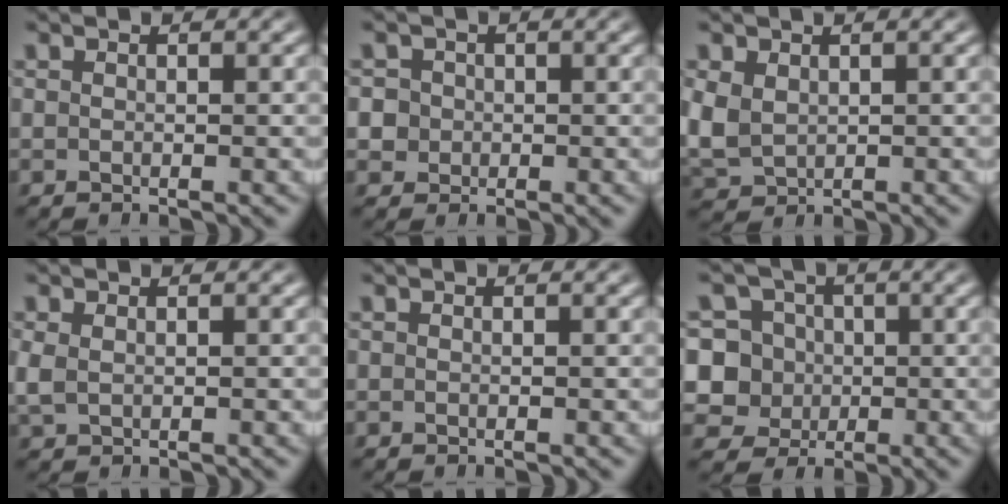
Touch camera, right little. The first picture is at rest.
{"total": 4.6, "force": [-0.3, 4.4, 1.3], "torque": [-0.039, -0.013, -0.005]}
{"total": 4.8, "force": [-0.1, 4.4, 2.1], "torque": [-0.079, -0.027, 0.017]}
{"total": 1.5, "force": [0.3, 1.1, 0.9], "torque": [-0.033, -0.010, 0.018]}
{"total": 0.0}
{"total": 13.3, "force": [-1.4, 12.6, 4.1], "torque": [-0.127, -0.054, -0.023]}